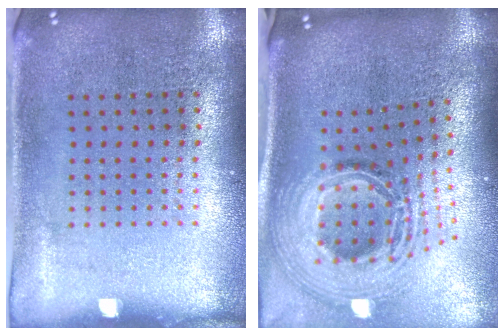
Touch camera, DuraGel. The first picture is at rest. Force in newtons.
{"total": 3.1, "press": 2.1, "slide": 2.2}